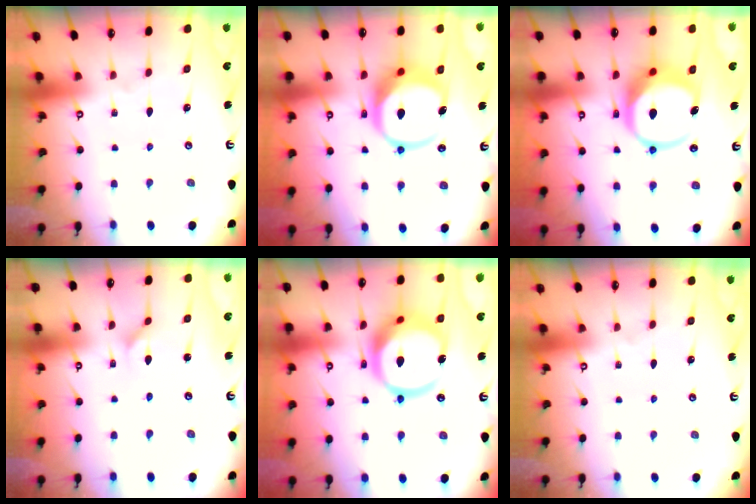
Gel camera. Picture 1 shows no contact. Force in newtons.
{"total": 12.2, "press": 12.1, "slide": 1.7}
{"total": 12.2, "press": 12.1, "slide": 1.7}
{"total": 2.2, "press": 2.2, "slide": 0.3}
{"total": 17.7, "press": 17.5, "slide": 2.2}
{"total": 0.0}